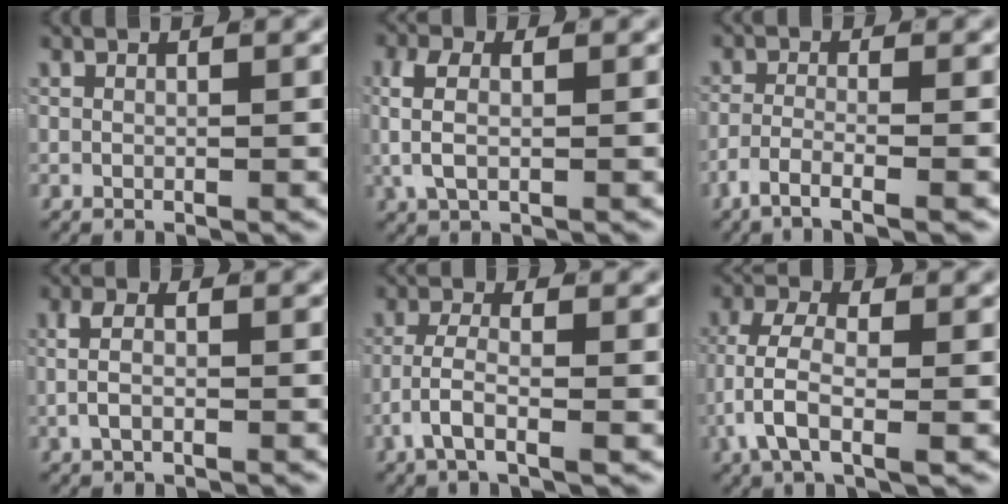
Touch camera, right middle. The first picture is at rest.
{"total": 3.6, "force": [0.2, 2.0, 3.0], "torque": [-0.074, -0.004, 0.006]}
{"total": 4.4, "force": [-3.2, 0.7, 2.9], "torque": [-0.054, -0.012, -0.053]}
{"total": 2.7, "force": [-0.3, 1.3, 2.3], "torque": [-0.041, -0.002, -0.007]}
{"total": 3.3, "force": [-1.4, 0.9, 2.9], "torque": [-0.065, -0.008, -0.025]}
{"total": 5.2, "force": [-1.0, 2.5, 4.4], "torque": [-0.103, -0.015, -0.014]}